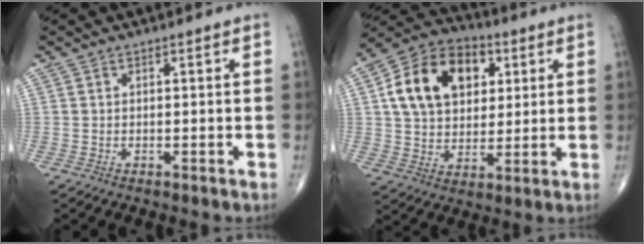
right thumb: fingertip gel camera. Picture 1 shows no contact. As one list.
[{"total": 17.4, "force": [5.1, 12.1, 11.4], "torque": [-0.171, 0.004, 0.085]}]